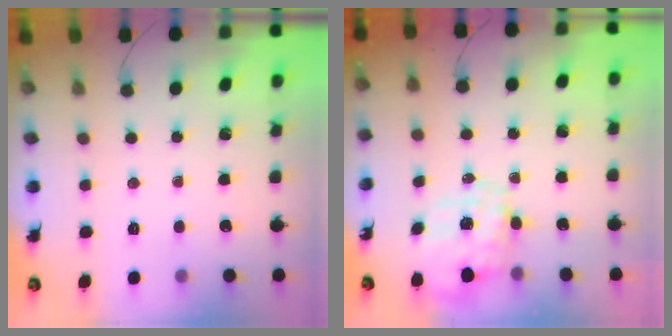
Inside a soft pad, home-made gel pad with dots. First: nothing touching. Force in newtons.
{"total": 1.8, "press": 1.4, "slide": 1.1}